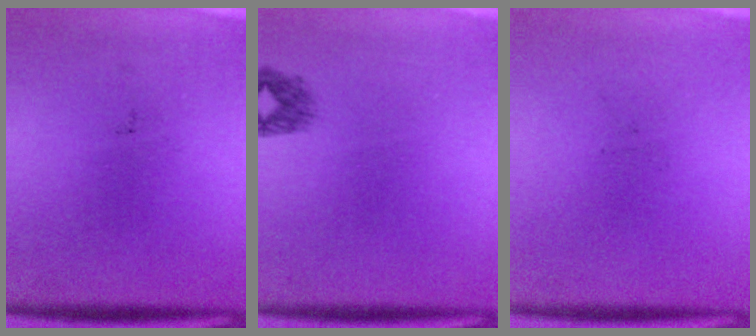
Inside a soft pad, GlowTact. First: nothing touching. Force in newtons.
{"total": 1.3}
{"total": 0.0}